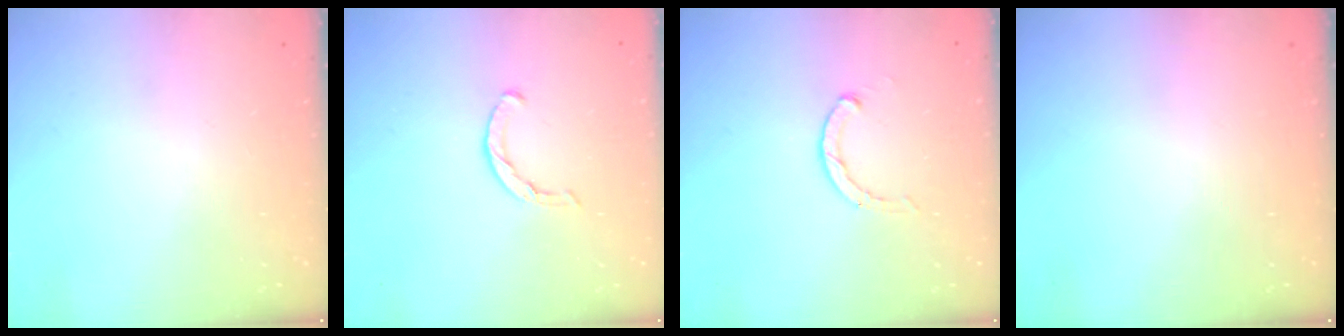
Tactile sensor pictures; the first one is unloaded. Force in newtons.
{"total": 3.4, "press": 3.4, "slide": 0.7}
{"total": 2.3, "press": 2.3, "slide": 0.3}
{"total": 0.0}